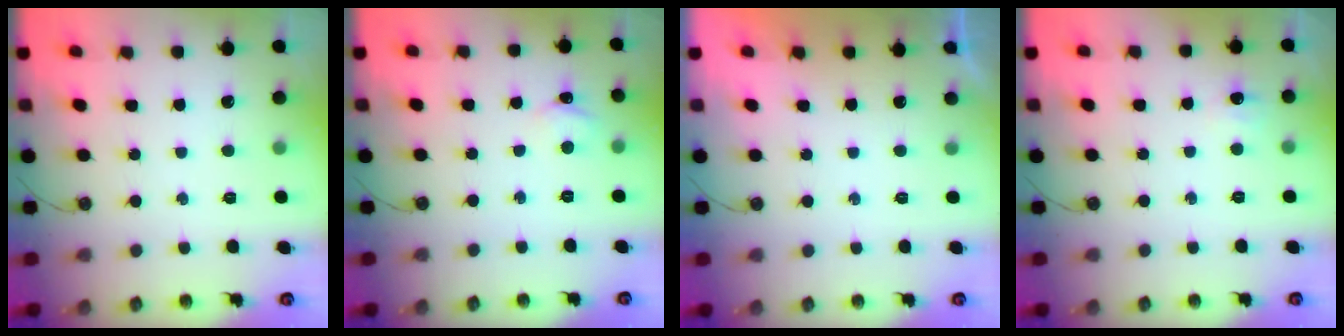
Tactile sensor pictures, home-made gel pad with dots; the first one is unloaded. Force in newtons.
{"total": 3.6, "press": 3.5, "slide": 0.5}
{"total": 0.0}
{"total": 5.4, "press": 5.3, "slide": 1.1}